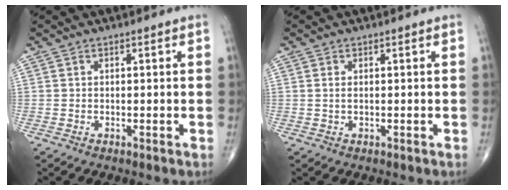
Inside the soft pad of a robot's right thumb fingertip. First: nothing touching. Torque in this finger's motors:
{"motor_torque": [-0.30, 0.12, -0.21, -0.25, -0.06]}